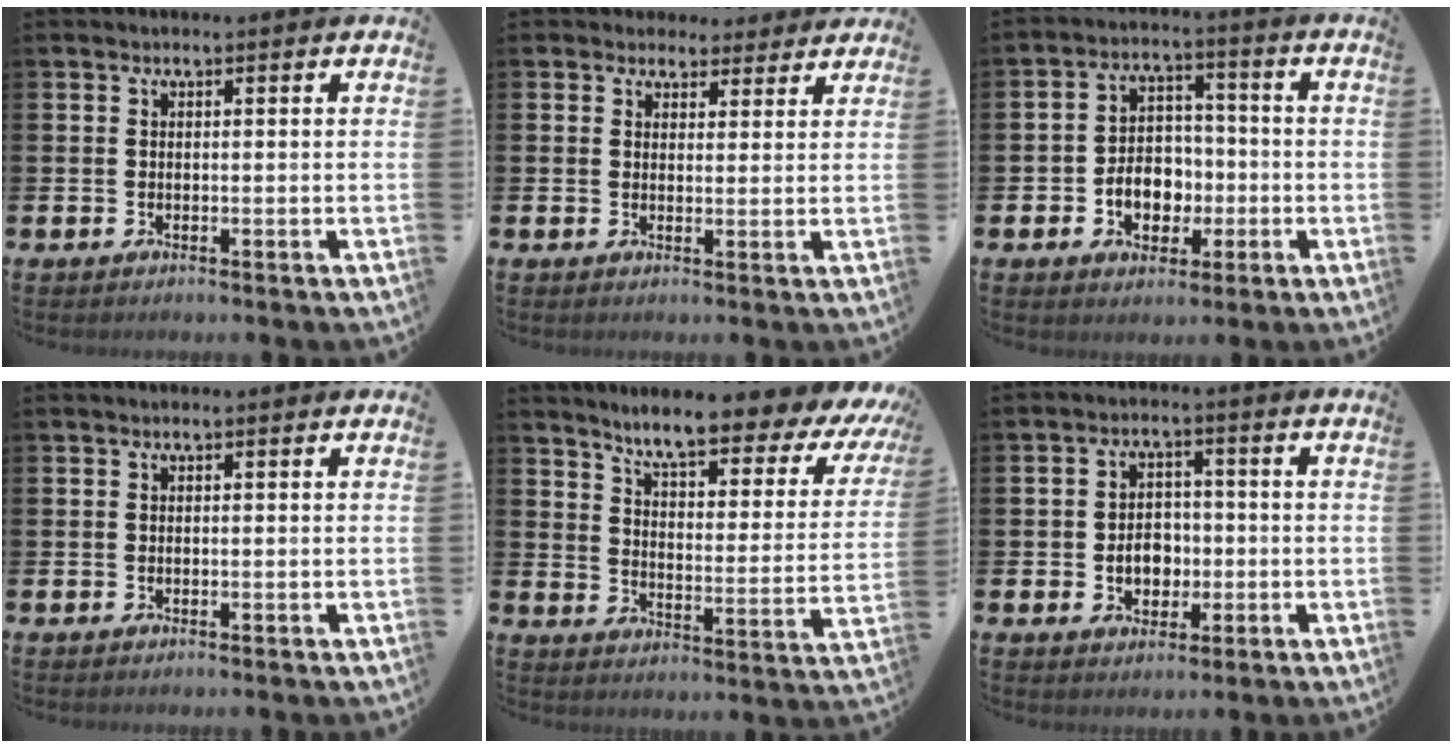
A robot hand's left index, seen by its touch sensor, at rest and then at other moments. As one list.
[{"total": 3.4, "force": [3.0, 1.6, -0.2], "torque": [0.006, -0.014, 0.051]}, {"total": 6.0, "force": [-1.6, 4.8, 3.1], "torque": [-0.042, 0.005, -0.035]}, {"total": 0.0}, {"total": 8.0, "force": [6.9, 1.1, 4.0], "torque": [-0.091, -0.055, 0.107]}, {"total": 4.4, "force": [-0.8, 3.5, 2.5], "torque": [-0.034, 0.000, -0.023]}]